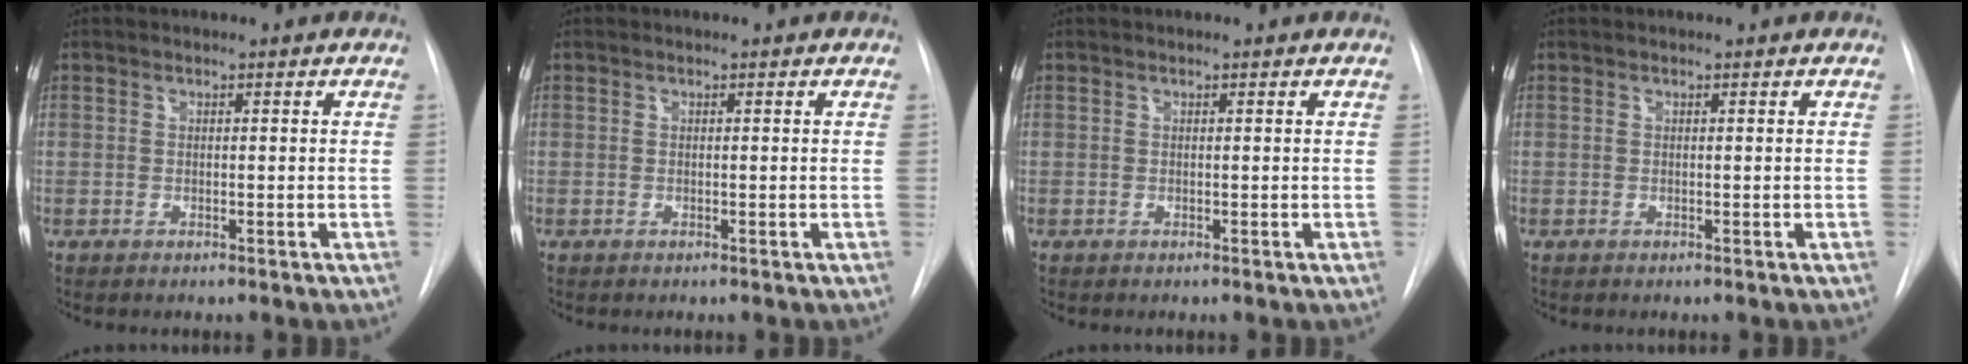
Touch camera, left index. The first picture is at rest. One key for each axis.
{"total": 0.0}
{"total": 0.0}
{"total": 0.0}